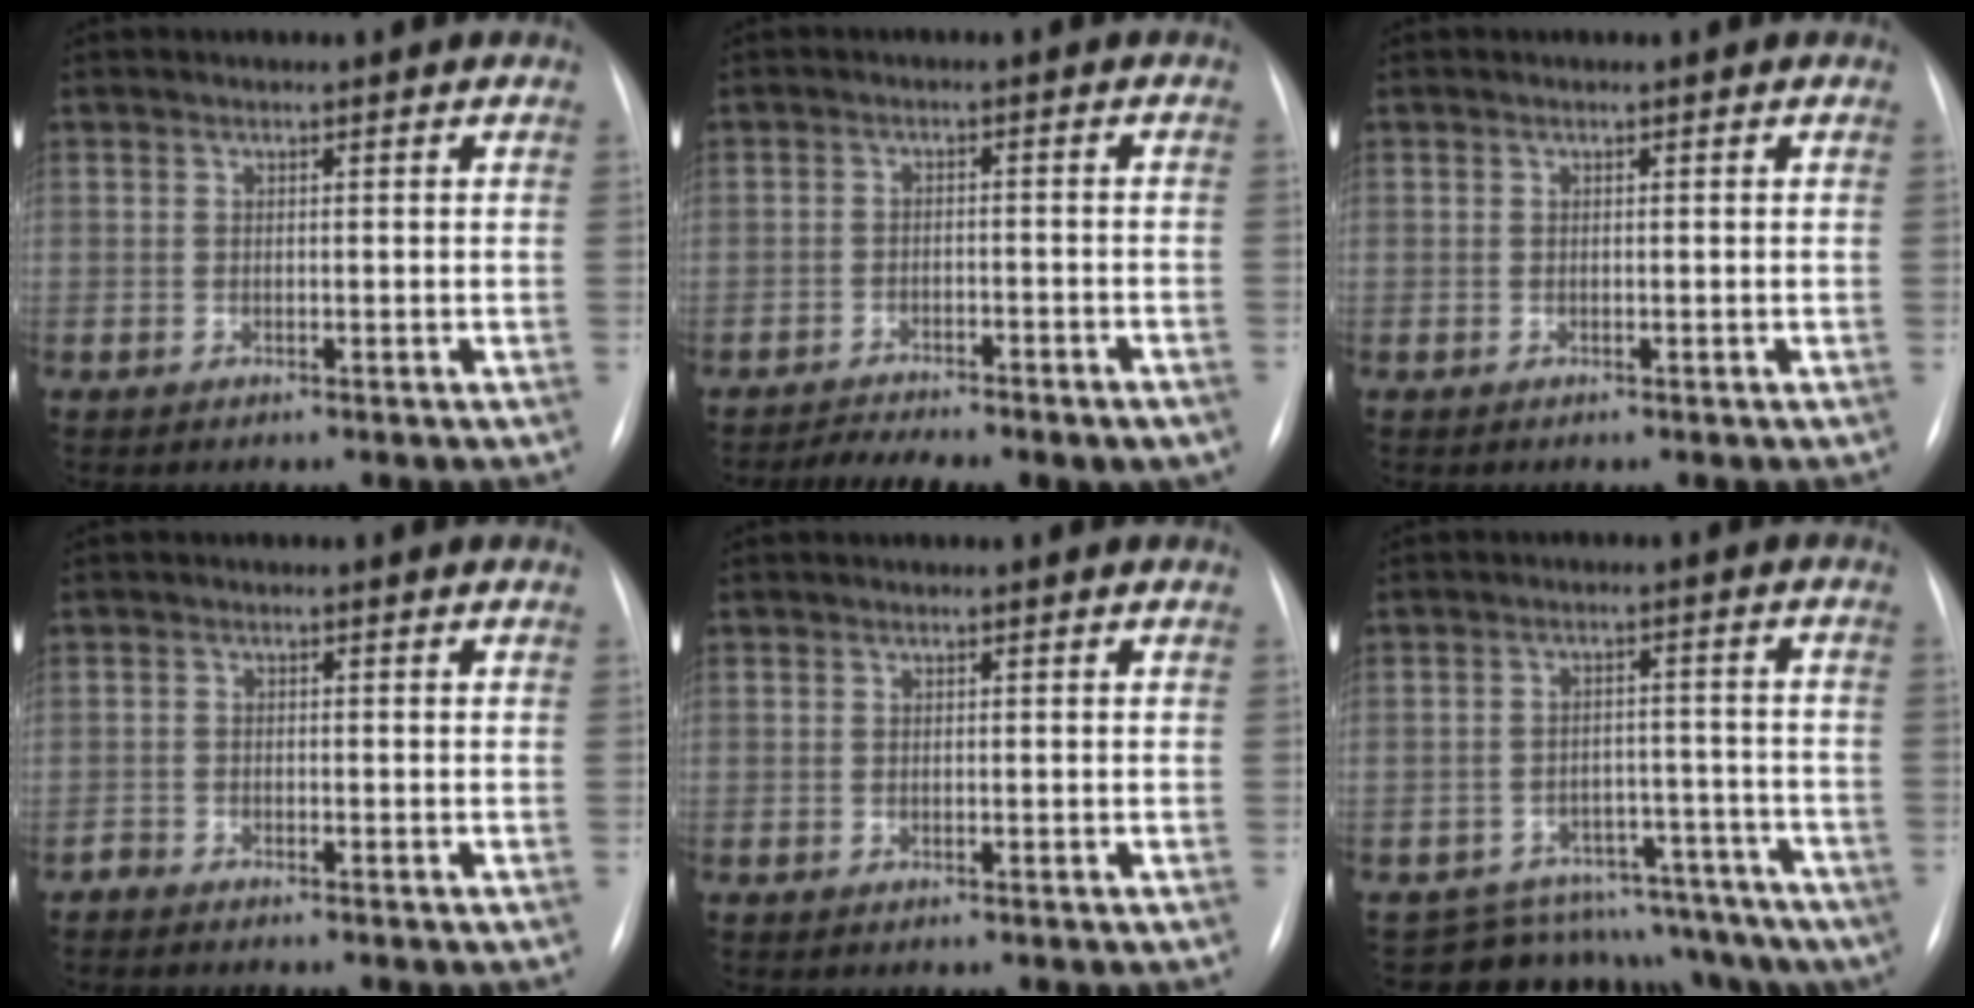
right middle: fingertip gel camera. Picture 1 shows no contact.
{"total": 10.7, "force": [-8.4, 2.7, 6.1], "torque": [-0.083, 0.008, -0.114]}
{"total": 0.0}
{"total": 1.4, "force": [-1.4, 0.0, 0.2], "torque": [-0.007, -0.006, -0.023]}
{"total": 0.0}
{"total": 14.9, "force": [-13.5, 6.0, 2.0], "torque": [-0.014, 0.051, -0.159]}